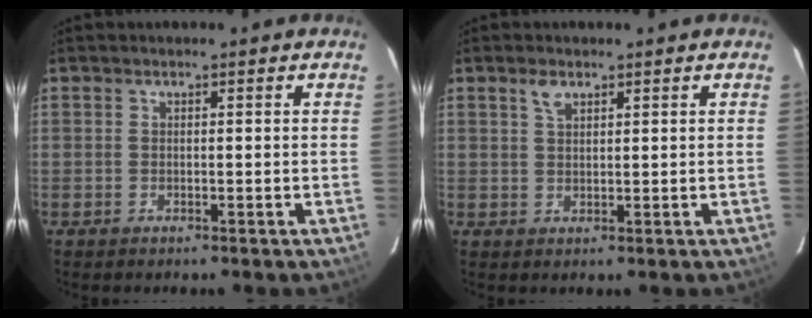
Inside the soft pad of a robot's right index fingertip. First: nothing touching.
{"total": 2.2, "force": [1.4, 1.1, 1.3], "torque": [-0.023, 0.005, 0.028]}